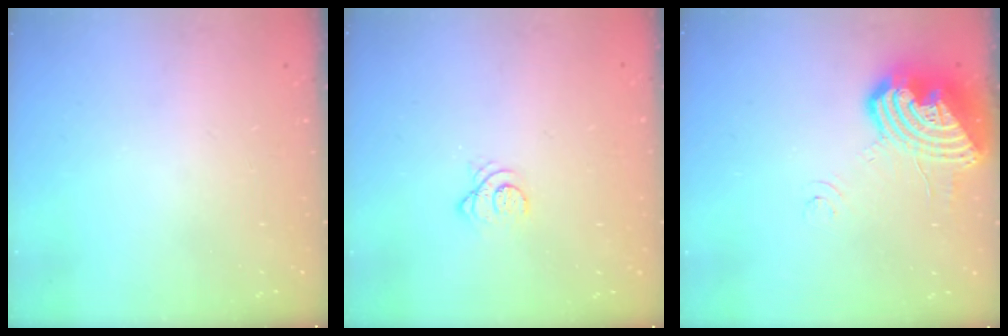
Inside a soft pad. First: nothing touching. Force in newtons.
{"total": 3.4, "press": 3.4, "slide": 0.0}
{"total": 15.5, "press": 15.4, "slide": 2.1}